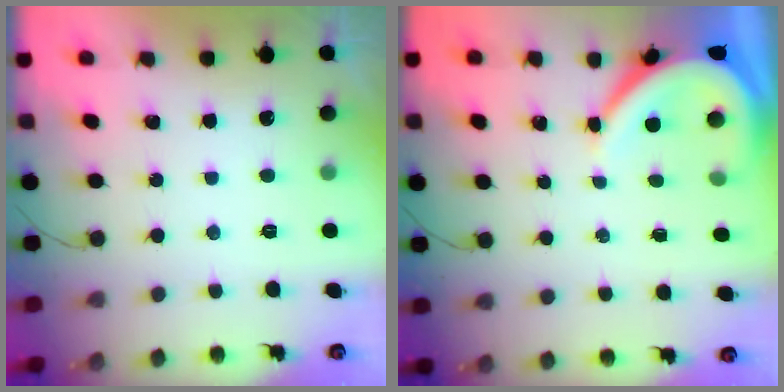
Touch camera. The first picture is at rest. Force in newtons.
{"total": 7.5, "press": 7.4, "slide": 0.9}